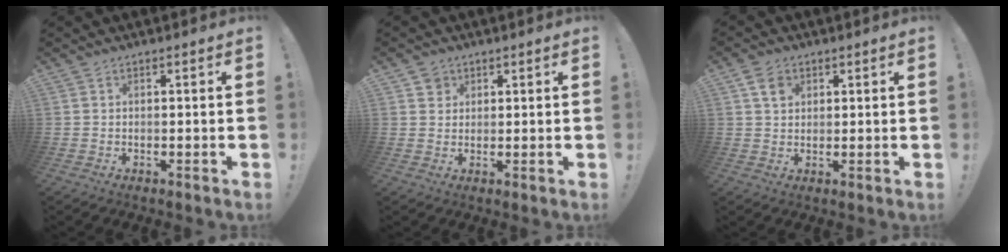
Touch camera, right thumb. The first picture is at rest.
{"total": 2.9, "force": [1.7, 2.2, 0.4], "torque": [0.006, -0.011, 0.029]}
{"total": 5.1, "force": [2.4, 3.8, 2.5], "torque": [-0.037, 0.000, 0.044]}